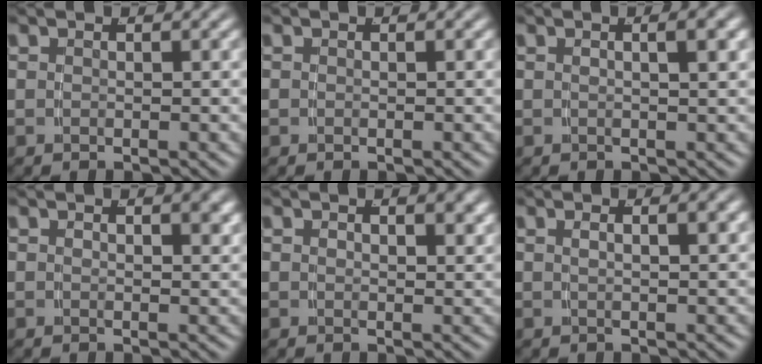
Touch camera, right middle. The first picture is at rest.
{"total": 0.0}
{"total": 1.6, "force": [0.3, -0.7, 1.4], "torque": [-0.016, 0.005, 0.010]}
{"total": 1.0, "force": [0.6, -0.1, 0.9], "torque": [-0.010, -0.004, 0.015]}
{"total": 1.1, "force": [0.8, 0.0, 0.8], "torque": [-0.009, -0.004, 0.018]}
{"total": 1.5, "force": [0.4, -0.6, 1.4], "torque": [-0.015, 0.003, 0.011]}